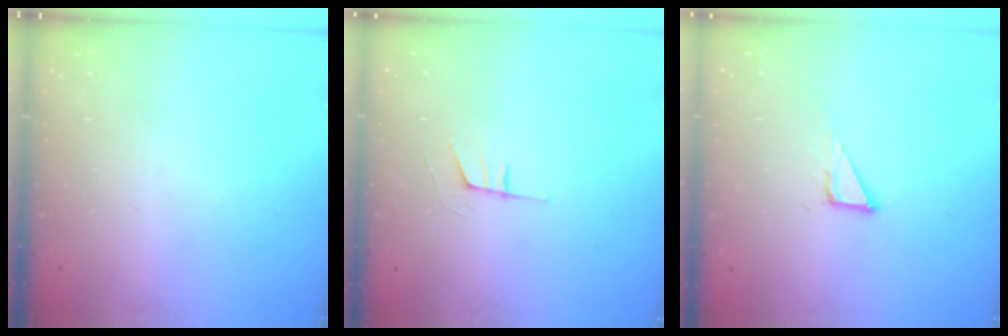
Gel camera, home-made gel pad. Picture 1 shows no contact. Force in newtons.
{"total": 6.1, "press": 5.2, "slide": 3.1}
{"total": 1.9, "press": 1.9, "slide": 0.1}